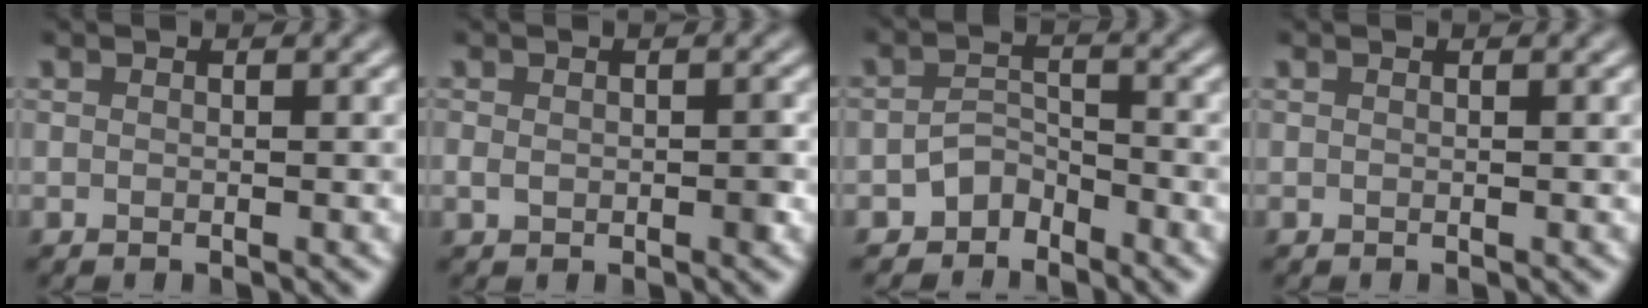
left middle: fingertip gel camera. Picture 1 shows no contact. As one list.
[{"total": 2.0, "force": [-0.4, 1.4, 1.5], "torque": [-0.027, -0.006, -0.007]}, {"total": 2.3, "force": [-1.8, 1.3, 0.6], "torque": [-0.005, 0.011, -0.036]}, {"total": 0.0}]